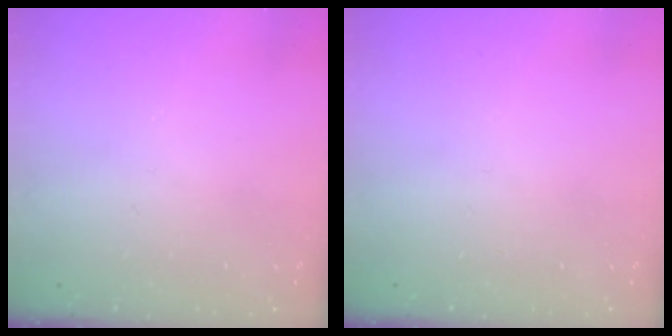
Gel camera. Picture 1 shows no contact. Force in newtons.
{"total": 0.0}